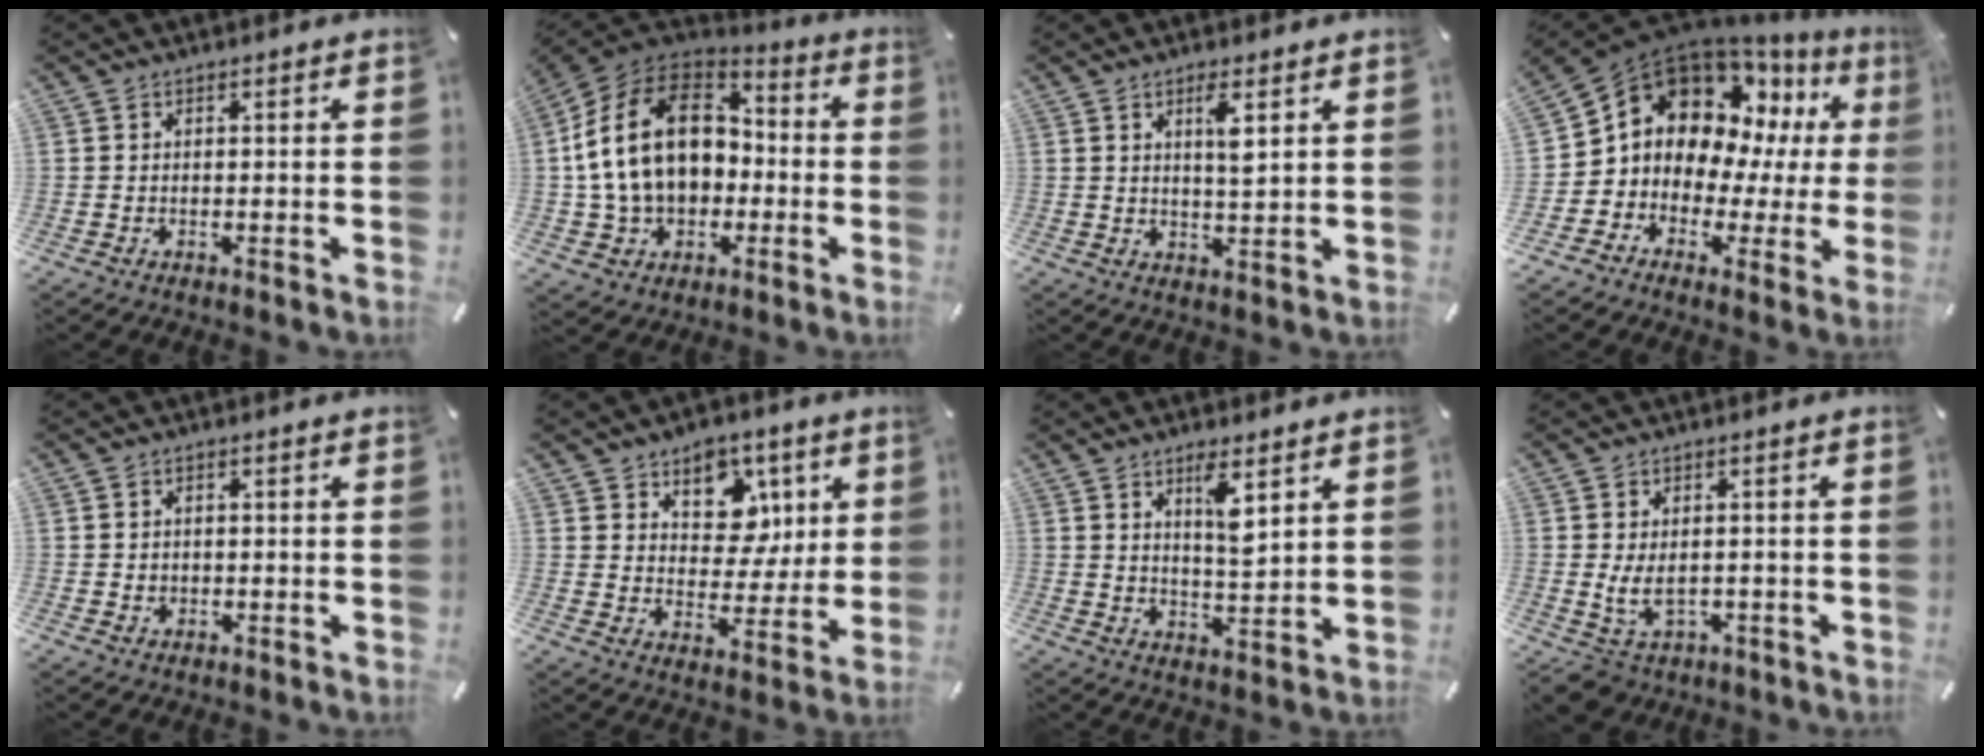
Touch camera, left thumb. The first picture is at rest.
{"total": 20.1, "force": [1.0, 15.4, 12.8], "torque": [-0.273, 0.018, 0.019]}
{"total": 4.9, "force": [2.3, 0.9, 4.3], "torque": [-0.076, -0.005, 0.033]}
{"total": 12.7, "force": [5.5, 10.2, 5.2], "torque": [-0.105, -0.051, 0.101]}
{"total": 1.3, "force": [0.0, 1.2, 0.4], "torque": [-0.009, 0.006, -0.003]}
{"total": 11.6, "force": [4.3, 9.7, 4.8], "torque": [-0.061, -0.026, 0.080]}
{"total": 6.6, "force": [4.1, 1.6, 5.0], "torque": [-0.087, -0.024, 0.065]}
{"total": 5.9, "force": [-0.7, 4.3, 3.9], "torque": [-0.081, 0.000, -0.014]}